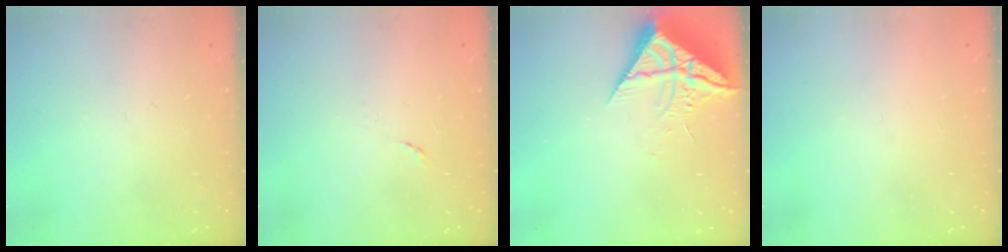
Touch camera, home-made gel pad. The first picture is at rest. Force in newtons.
{"total": 5.7, "press": 5.6, "slide": 0.6}
{"total": 10.4, "press": 10.4, "slide": 0.8}
{"total": 1.5, "press": 1.5, "slide": 0.1}